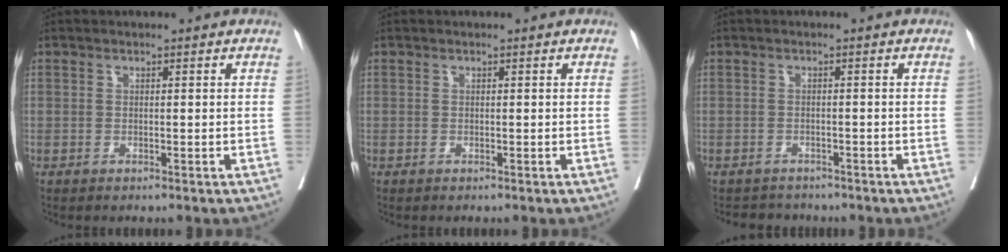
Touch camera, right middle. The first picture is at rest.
{"total": 0.0}
{"total": 3.4, "force": [-3.1, 1.3, -0.1], "torque": [0.000, -0.004, -0.047]}